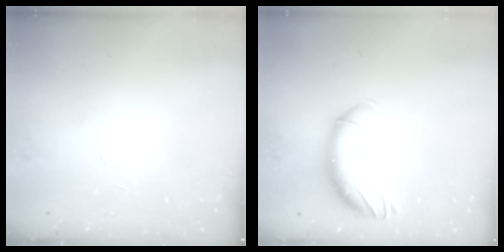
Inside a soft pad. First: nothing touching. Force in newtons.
{"total": 12.0, "press": 11.7, "slide": 2.7}